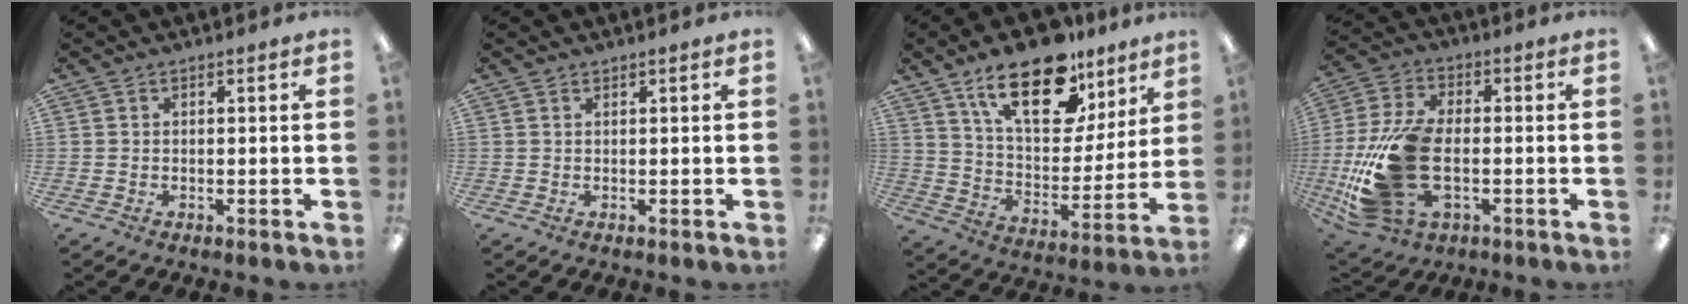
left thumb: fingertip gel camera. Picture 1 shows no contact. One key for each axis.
{"total": 0.5, "fx": 0.5, "fy": 0.2, "fz": 0.1, "tx": -0.002, "ty": 0.002, "tz": 0.008}
{"total": 22.1, "fx": 14.1, "fy": 10.5, "fz": 13.5, "tx": -0.211, "ty": -0.074, "tz": 0.243}
{"total": 21.7, "fx": -4.0, "fy": 13.2, "fz": 16.7, "tx": -0.342, "ty": 0.009, "tz": -0.053}